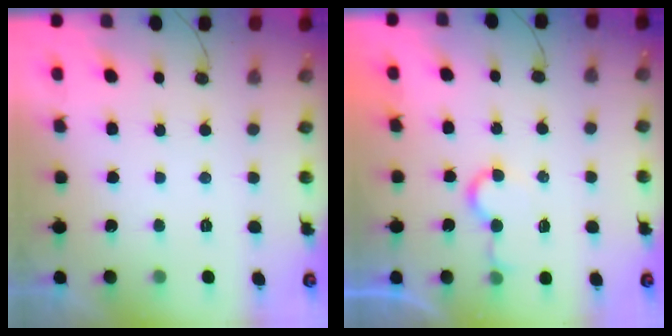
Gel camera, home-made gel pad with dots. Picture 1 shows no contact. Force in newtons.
{"total": 5.4, "press": 5.4, "slide": 0.4}